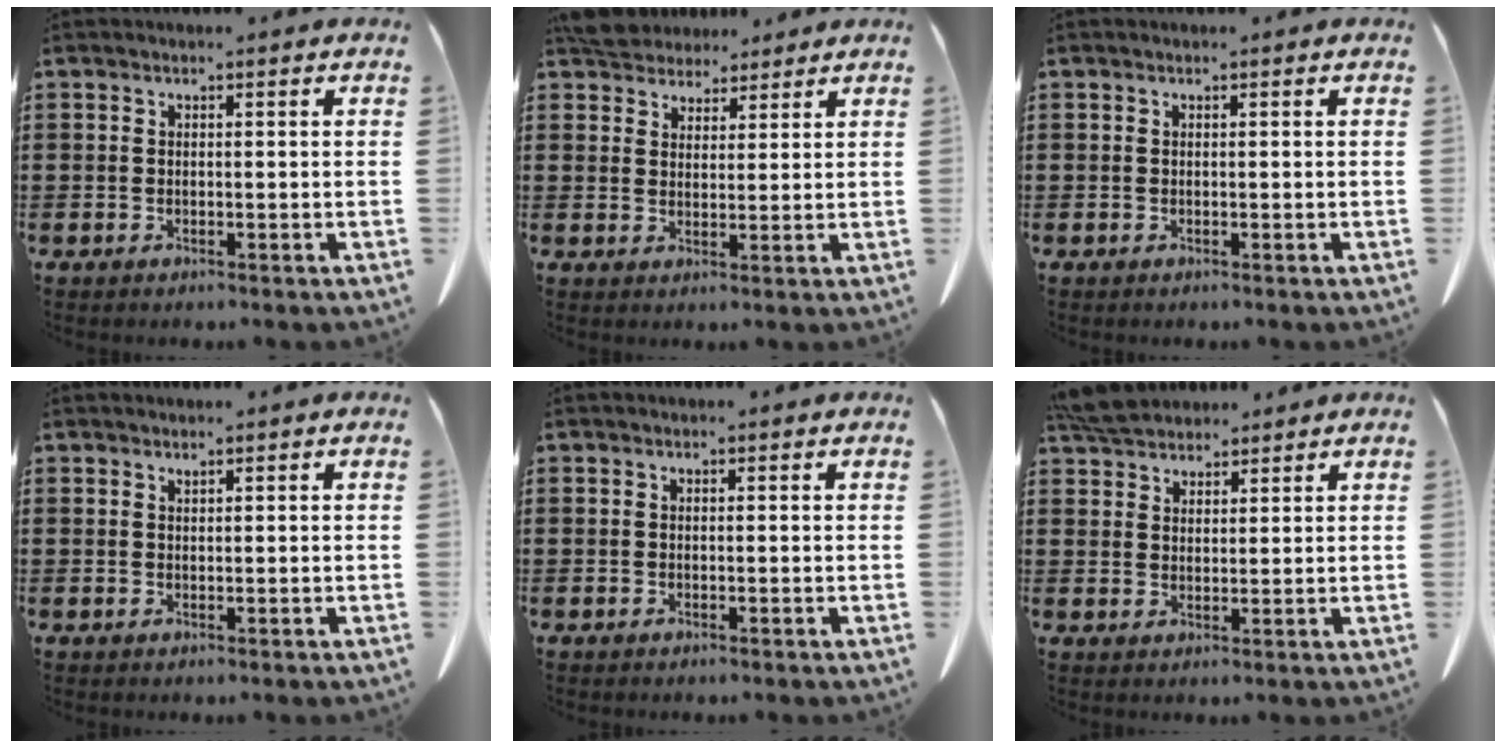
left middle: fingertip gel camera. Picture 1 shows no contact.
{"total": 5.2, "force": [4.9, 1.7, 0.8], "torque": [-0.035, -0.007, 0.095]}
{"total": 0.0}
{"total": 0.8, "force": [0.8, 0.0, 0.2], "torque": [-0.007, -0.004, 0.016]}
{"total": 0.0}
{"total": 5.3, "force": [4.9, 1.3, 1.4], "torque": [-0.044, -0.006, 0.096]}